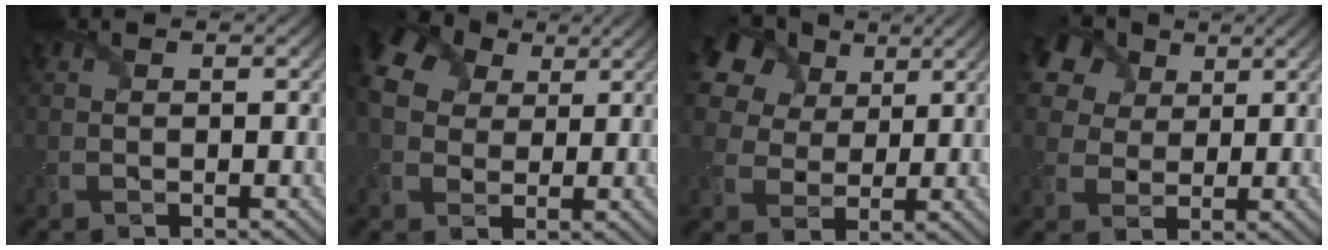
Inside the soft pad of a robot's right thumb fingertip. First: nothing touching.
{"total": 11.5, "force": [3.9, 8.9, 6.3], "torque": [-0.191, 0.027, 0.077]}
{"total": 15.7, "force": [8.5, 10.6, 8.0], "torque": [-0.229, 0.056, 0.172]}
{"total": 10.8, "force": [5.6, 7.6, 5.4], "torque": [-0.156, 0.031, 0.097]}